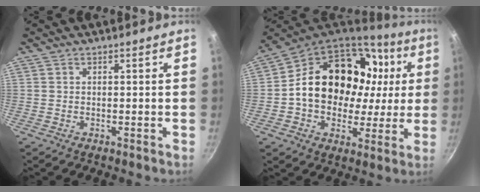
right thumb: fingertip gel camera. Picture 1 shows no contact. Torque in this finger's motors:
{"motor_torque": [0.98, 4.03, 1.31, -0.64, 0.46]}